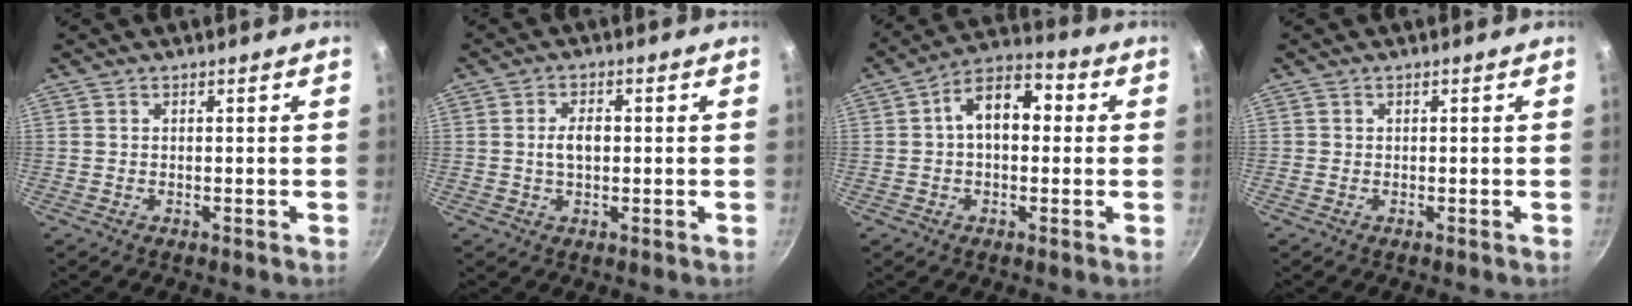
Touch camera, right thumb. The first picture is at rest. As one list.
[{"total": 4.0, "force": [0.1, 2.3, 3.2], "torque": [-0.058, 0.007, 0.001]}, {"total": 10.7, "force": [1.2, 6.5, 8.4], "torque": [-0.116, 0.034, 0.008]}, {"total": 0.0}]